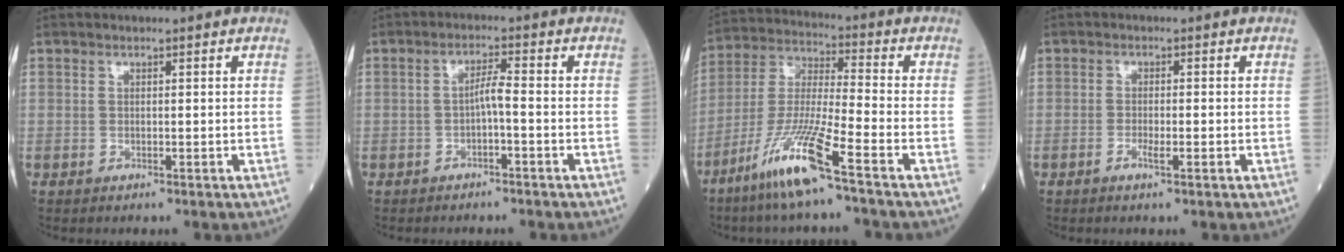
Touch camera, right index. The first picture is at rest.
{"total": 2.5, "force": [-0.8, 0.1, 2.3], "torque": [-0.039, 0.006, -0.017]}
{"total": 12.4, "force": [-7.6, -0.6, 9.8], "torque": [-0.205, -0.030, -0.156]}
{"total": 1.8, "force": [-0.8, 0.1, 1.7], "torque": [-0.030, -0.001, -0.014]}